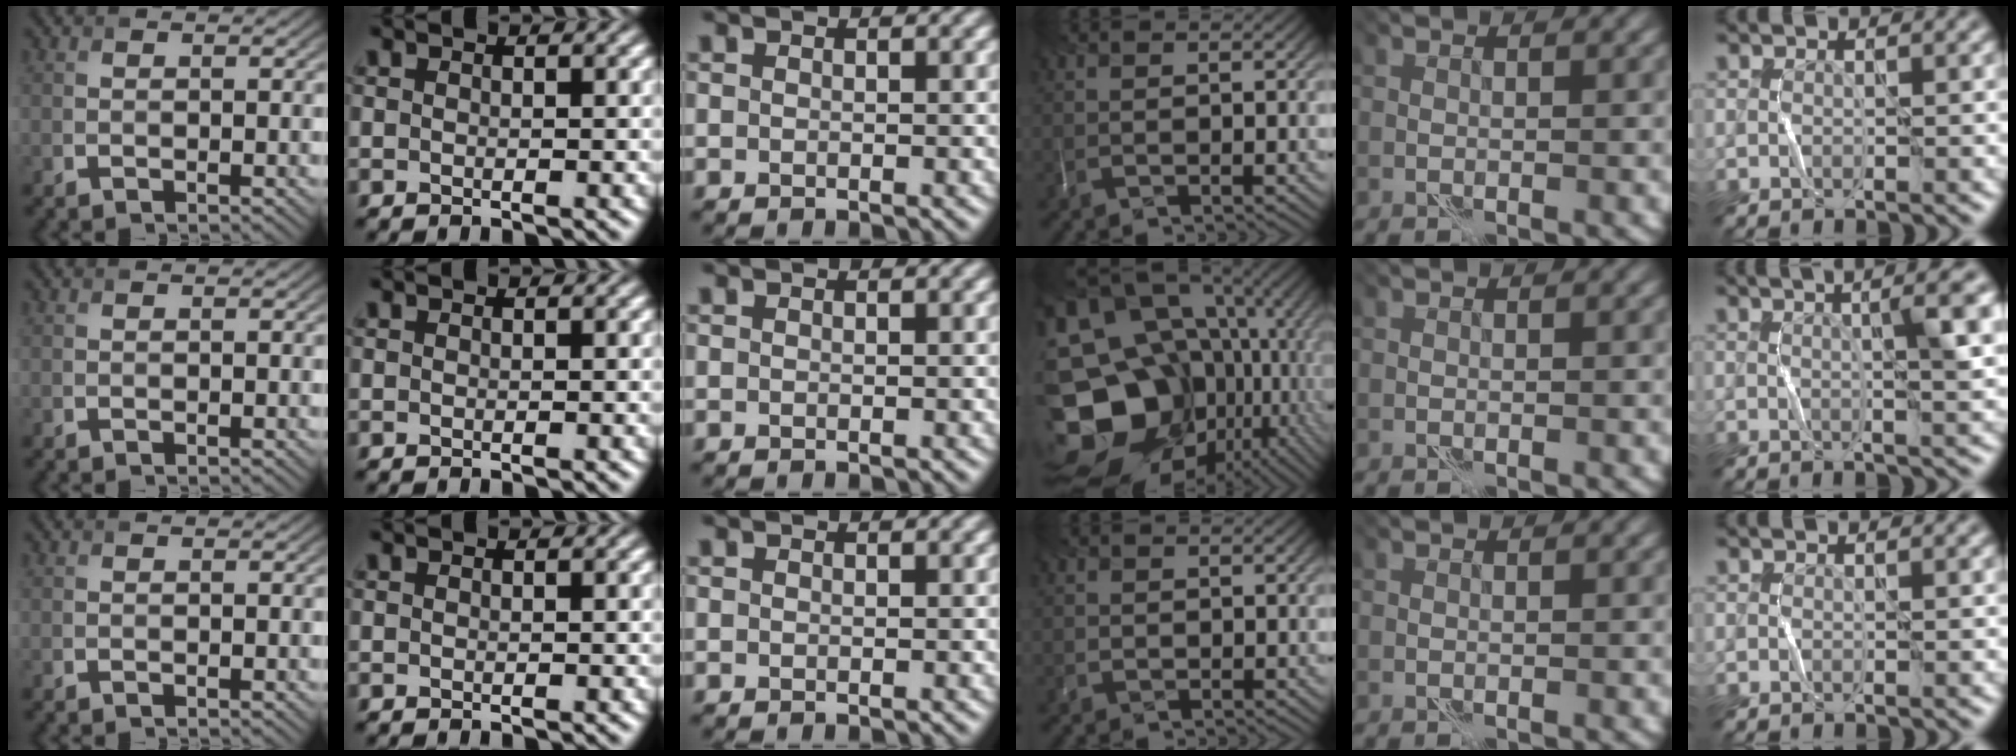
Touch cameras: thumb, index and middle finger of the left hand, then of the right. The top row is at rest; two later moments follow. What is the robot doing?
{"motion": "fold", "object": "bubble wrap"}